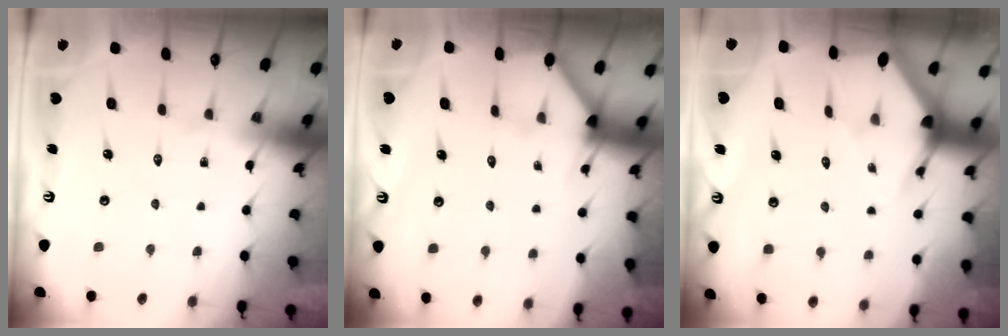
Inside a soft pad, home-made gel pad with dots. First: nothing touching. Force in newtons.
{"total": 2.2, "press": 2.2, "slide": 0.2}
{"total": 2.8, "press": 2.8, "slide": 0.2}